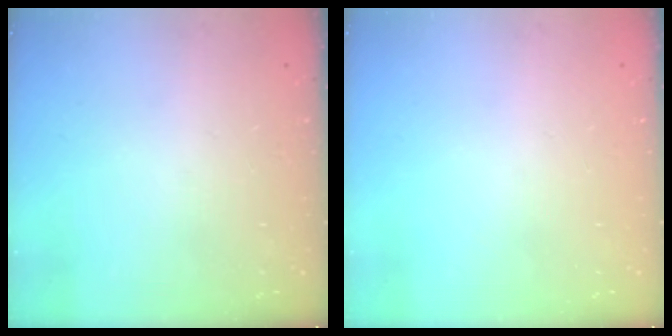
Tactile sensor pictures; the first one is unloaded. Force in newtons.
{"total": 0.0}